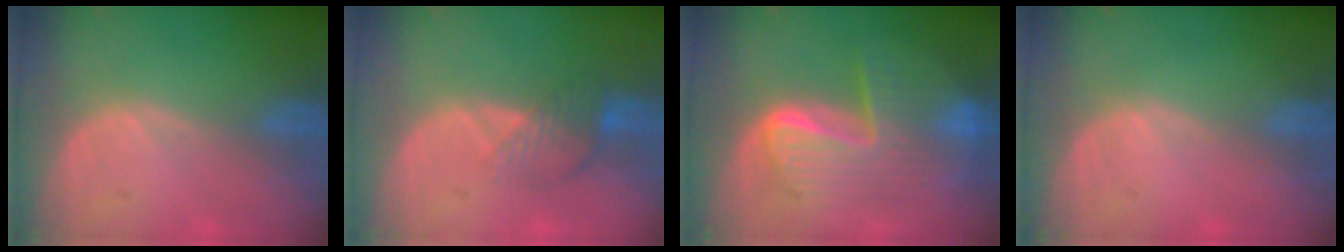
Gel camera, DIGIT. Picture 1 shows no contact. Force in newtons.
{"total": 4.5, "press": 3.8, "slide": 2.3}
{"total": 10.4, "press": 10.4, "slide": 1.0}
{"total": 0.0}